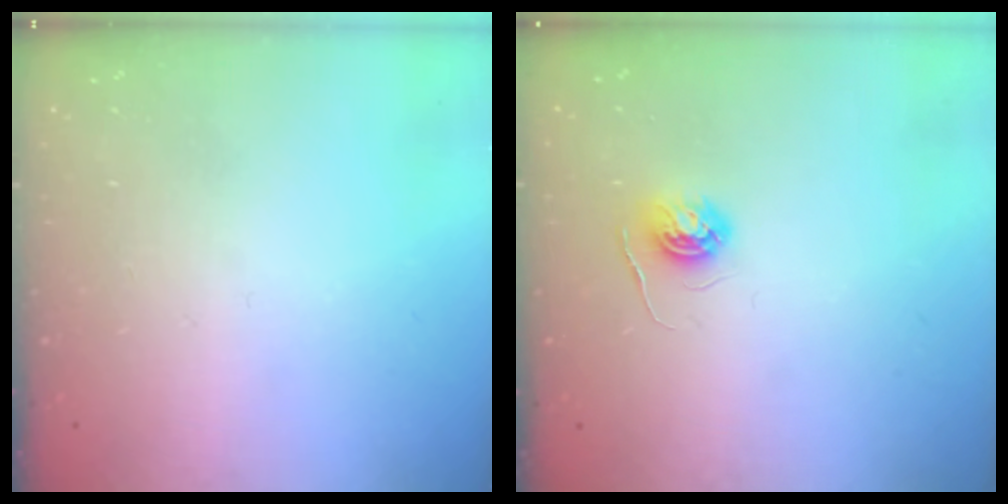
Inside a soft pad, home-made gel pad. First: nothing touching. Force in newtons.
{"total": 4.7, "press": 4.6, "slide": 0.4}